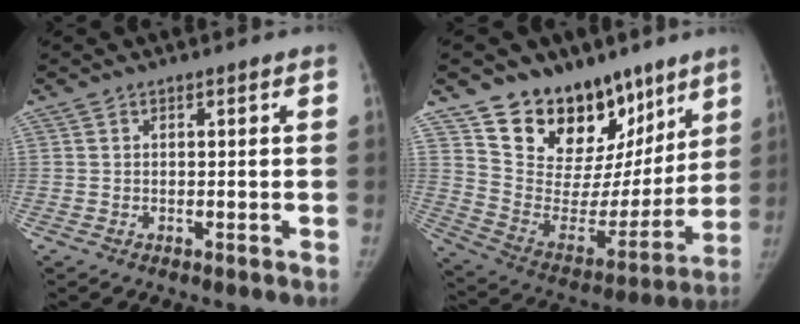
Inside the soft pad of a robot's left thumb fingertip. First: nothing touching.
{"total": 22.7, "force": [15.3, 13.6, 9.8], "torque": [-0.081, -0.078, 0.253]}